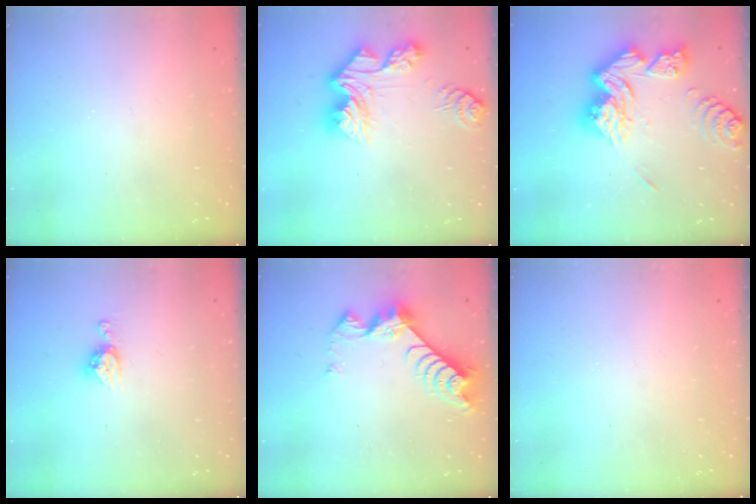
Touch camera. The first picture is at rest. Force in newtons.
{"total": 14.6, "press": 14.5, "slide": 1.3}
{"total": 18.9, "press": 18.7, "slide": 2.2}
{"total": 6.3, "press": 6.3, "slide": 0.5}
{"total": 8.6, "press": 8.6, "slide": 0.4}
{"total": 0.0}